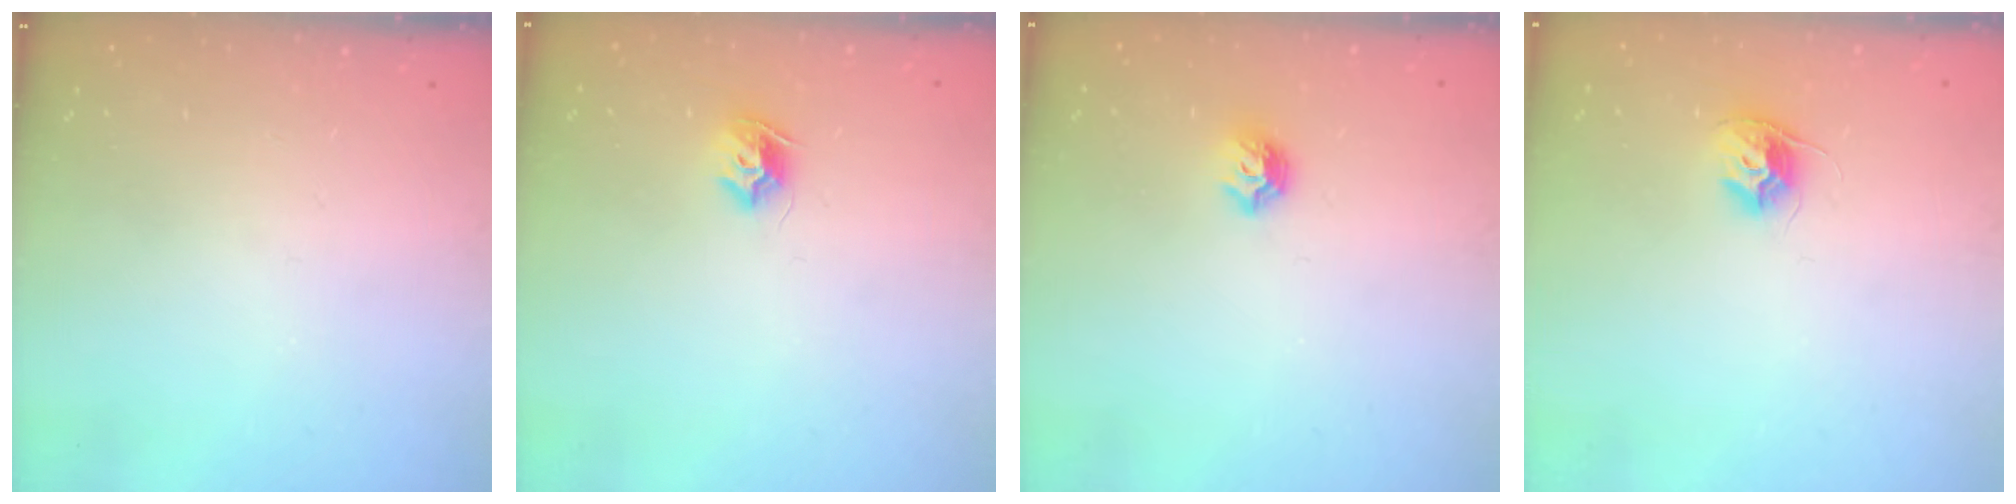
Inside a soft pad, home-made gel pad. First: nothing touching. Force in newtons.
{"total": 7.5, "press": 7.5, "slide": 0.1}
{"total": 6.5, "press": 6.5, "slide": 0.9}
{"total": 9.1, "press": 9.1, "slide": 0.4}